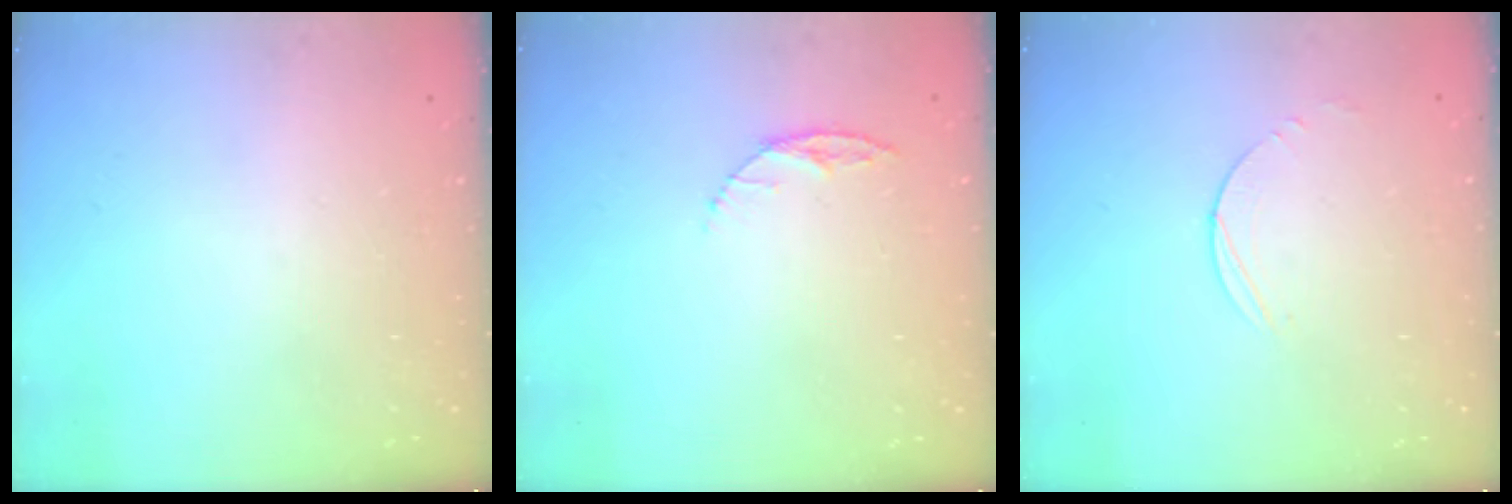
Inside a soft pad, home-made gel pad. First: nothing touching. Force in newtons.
{"total": 5.5, "press": 5.5, "slide": 0.7}
{"total": 3.1, "press": 3.1, "slide": 0.3}